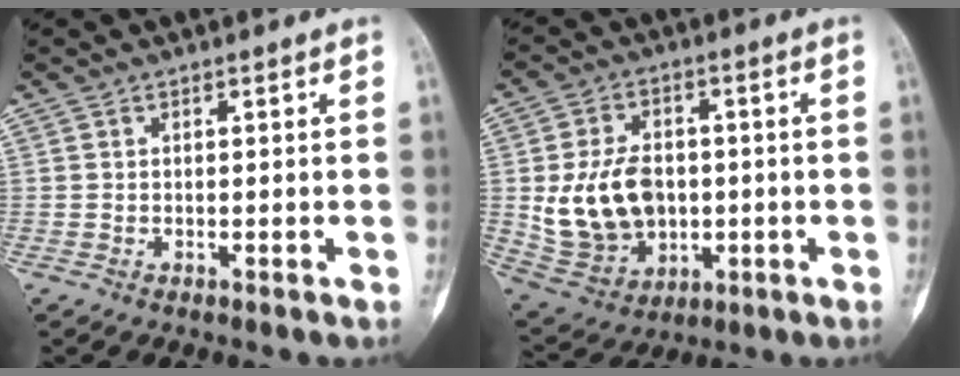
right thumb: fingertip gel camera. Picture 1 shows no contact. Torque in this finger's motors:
{"motor_torque": [1.73, 1.93, 0.58, -0.43, 0.29]}